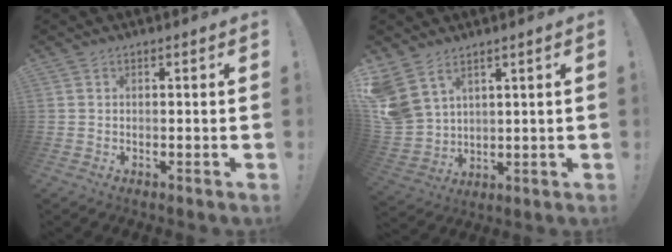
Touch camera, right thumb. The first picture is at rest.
{"total": 9.2, "force": [6.1, 5.6, 4.2], "torque": [-0.101, -0.040, 0.125]}